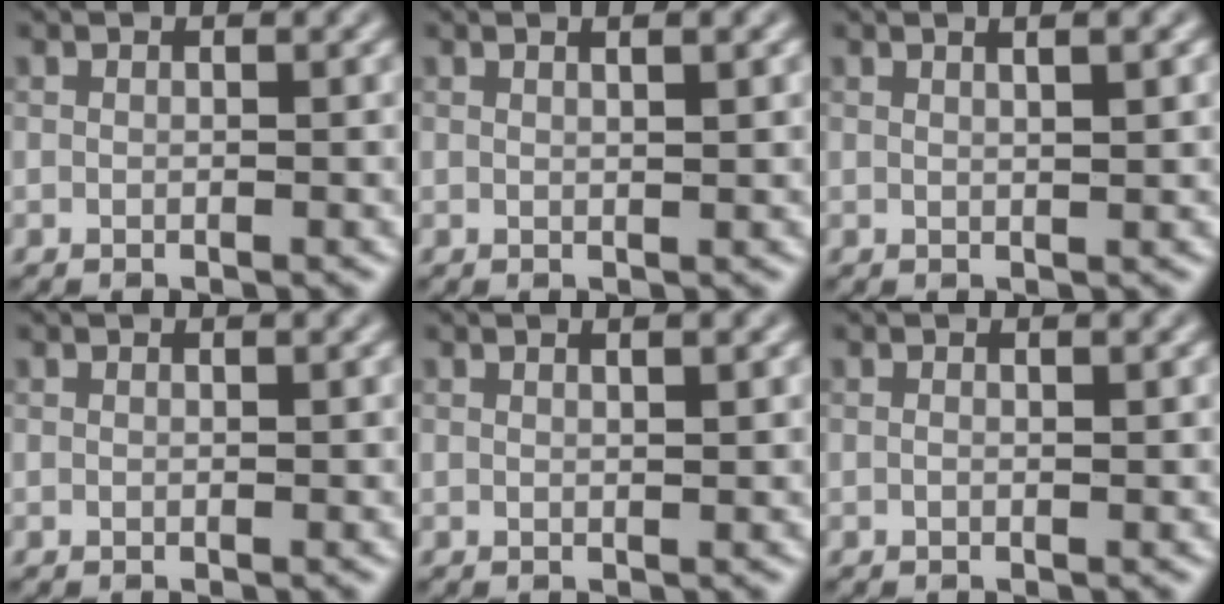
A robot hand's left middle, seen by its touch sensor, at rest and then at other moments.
{"total": 1.7, "force": [0.6, 0.6, 1.4], "torque": [-0.008, 0.008, -0.004]}
{"total": 2.4, "force": [0.9, 0.9, 2.1], "torque": [-0.008, 0.010, -0.008]}
{"total": 0.0}
{"total": 1.3, "force": [0.4, 0.5, 1.1], "torque": [-0.008, 0.007, -0.002]}
{"total": 0.6, "force": [-0.3, 0.1, 0.6], "torque": [-0.007, 0.003, -0.004]}